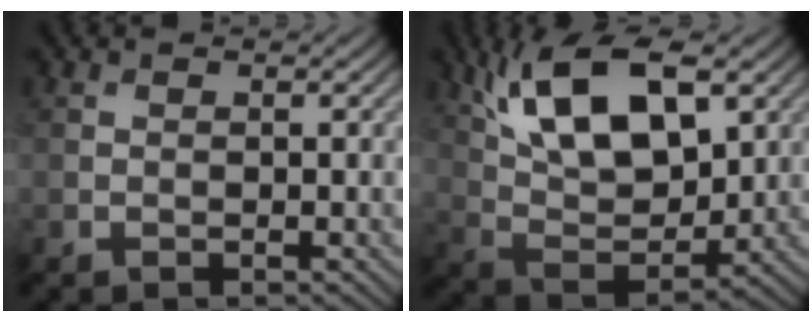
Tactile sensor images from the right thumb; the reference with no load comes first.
{"total": 13.6, "force": [6.3, 6.1, 10.4], "torque": [-0.206, 0.004, 0.119]}